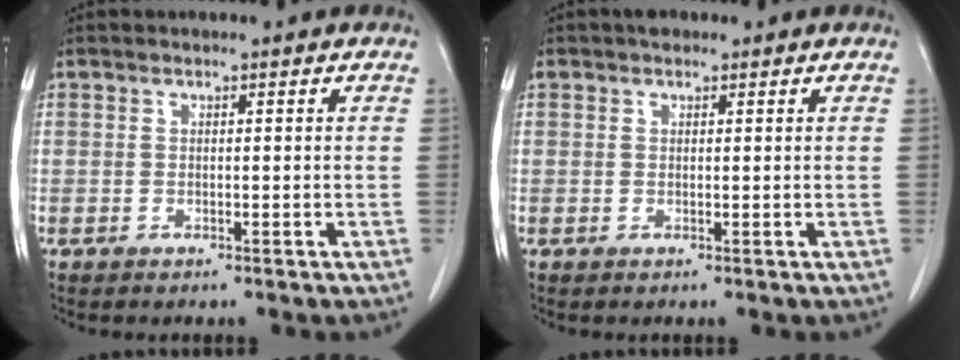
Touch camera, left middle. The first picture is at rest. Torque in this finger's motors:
{"motor_torque": [0.18, -0.11, -0.05, 0.01]}